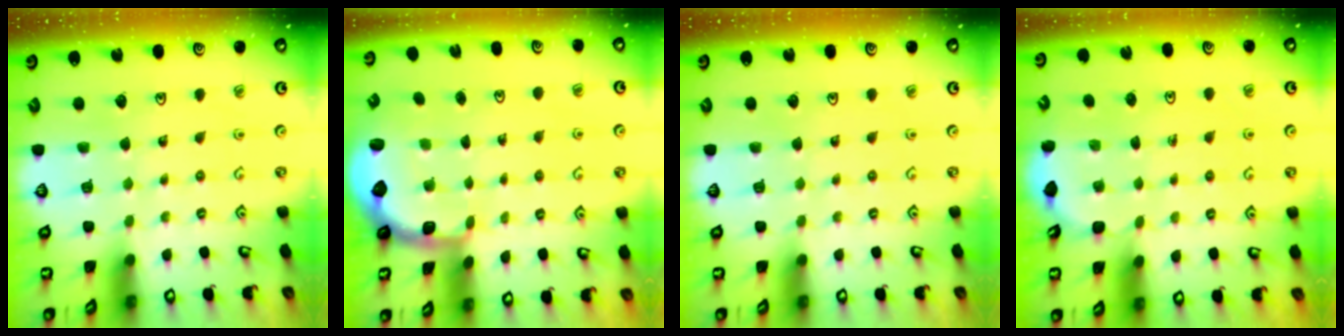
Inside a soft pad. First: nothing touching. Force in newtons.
{"total": 2.5, "press": 1.9, "slide": 1.7}
{"total": 0.0}
{"total": 2.3, "press": 1.8, "slide": 1.4}